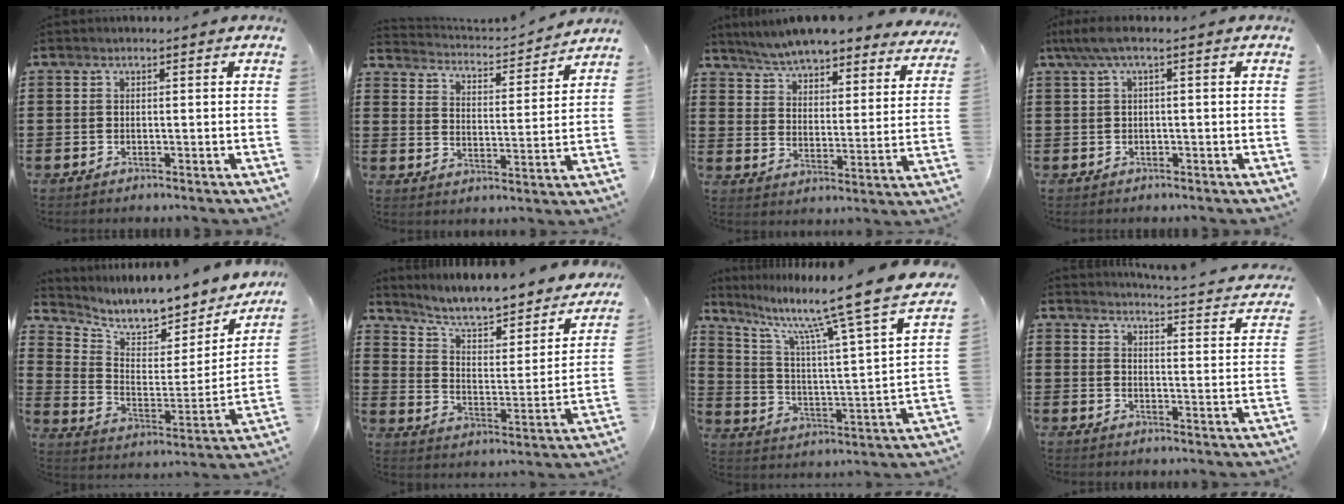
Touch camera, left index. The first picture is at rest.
{"total": 3.0, "force": [3.0, 0.0, 0.0], "torque": [-0.022, -0.033, 0.043]}
{"total": 6.7, "force": [6.5, 0.2, 1.3], "torque": [-0.056, -0.042, 0.117]}
{"total": 3.0, "force": [-0.2, 0.4, 3.0], "torque": [-0.068, -0.006, -0.010]}
{"total": 7.2, "force": [6.6, 1.7, 2.3], "torque": [-0.066, -0.062, 0.107]}
{"total": 6.5, "force": [5.7, 1.1, 2.9], "torque": [-0.083, -0.046, 0.093]}
{"total": 11.9, "force": [9.4, -0.4, 7.2], "torque": [-0.148, -0.078, 0.141]}
{"total": 3.2, "force": [3.0, -0.4, 0.9], "torque": [-0.028, -0.034, 0.044]}